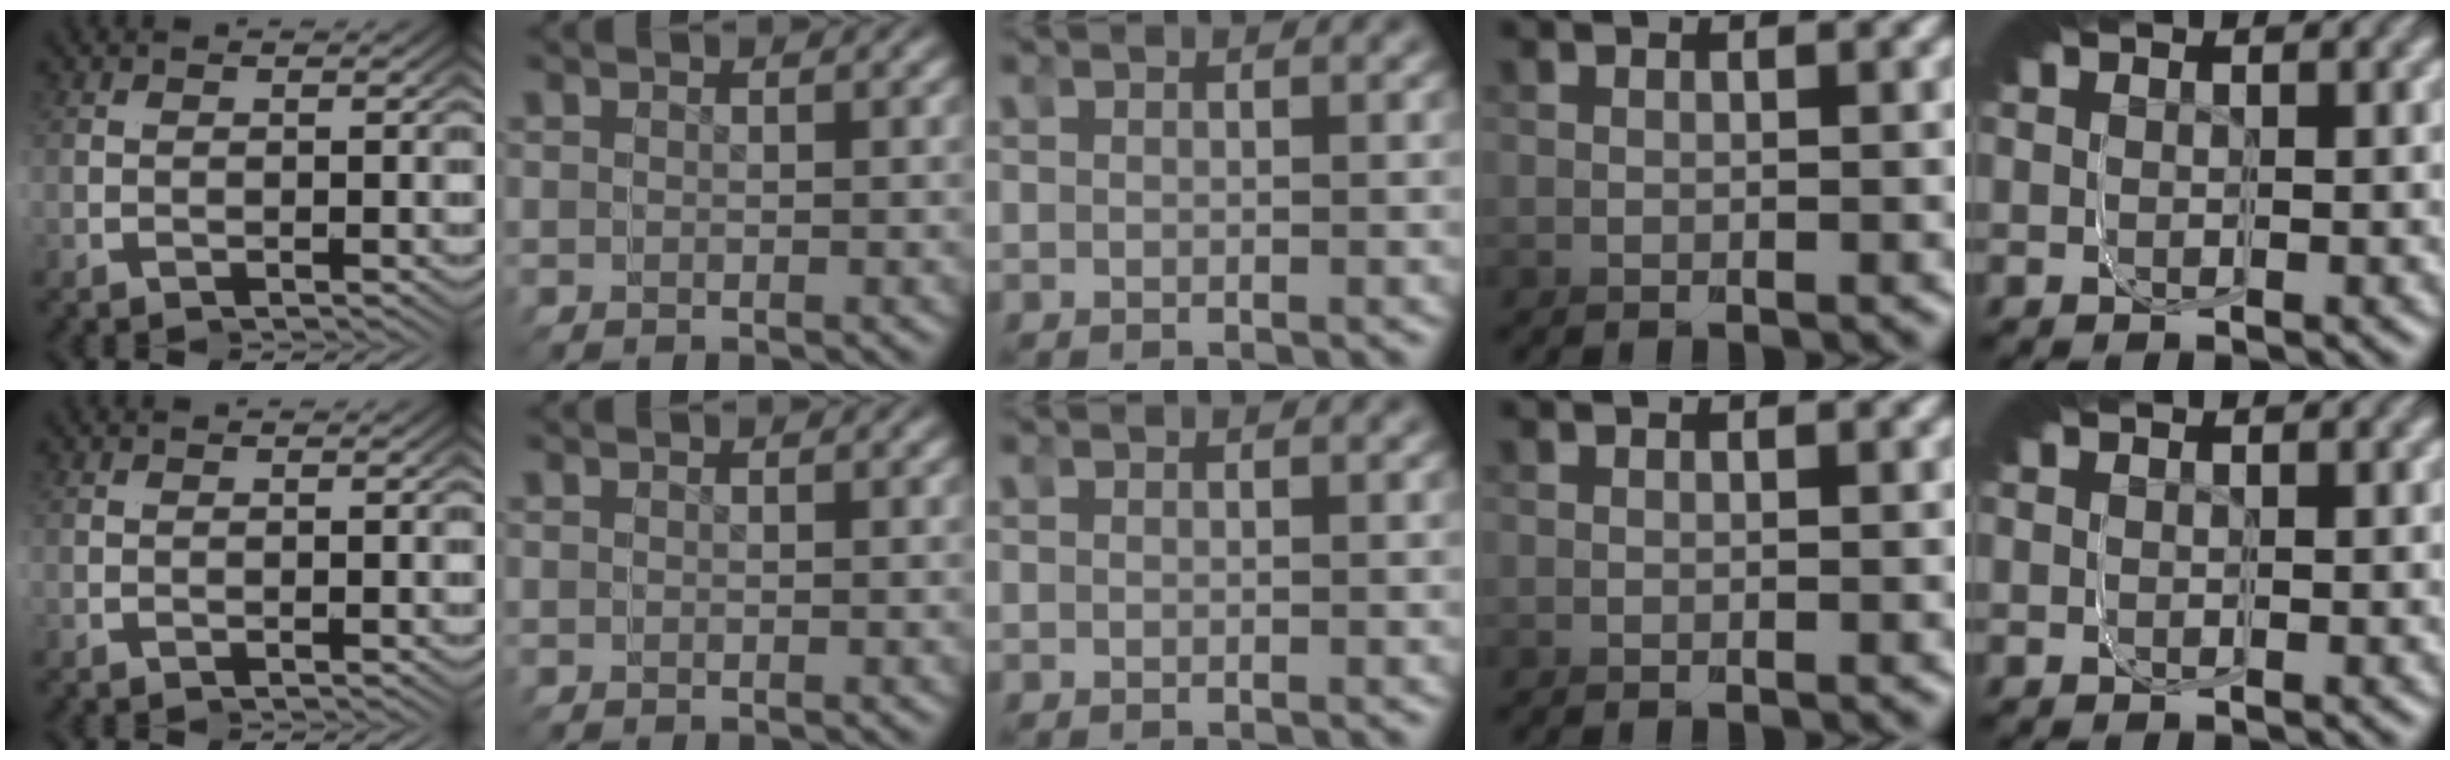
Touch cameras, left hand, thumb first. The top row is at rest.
{}